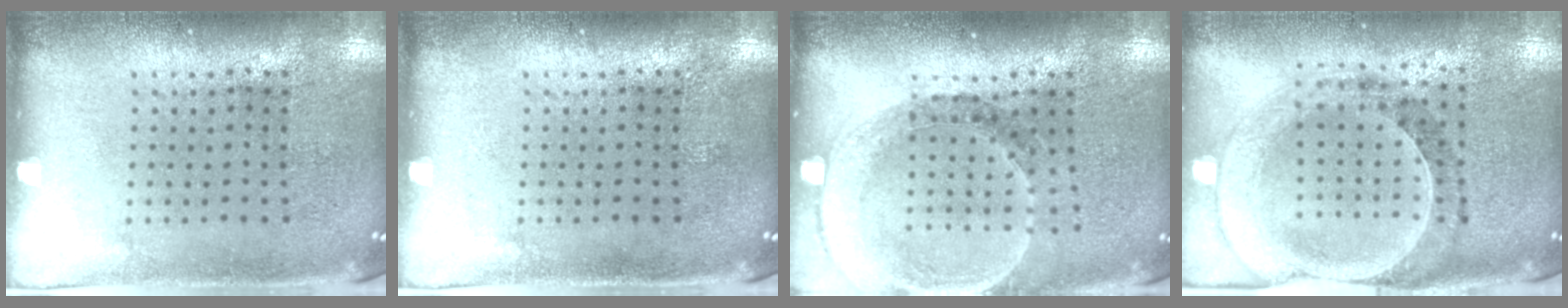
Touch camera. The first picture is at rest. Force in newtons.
{"total": 0.0}
{"total": 1.5, "press": 1.5, "slide": 0.3}
{"total": 0.9, "press": 0.9, "slide": 0.2}